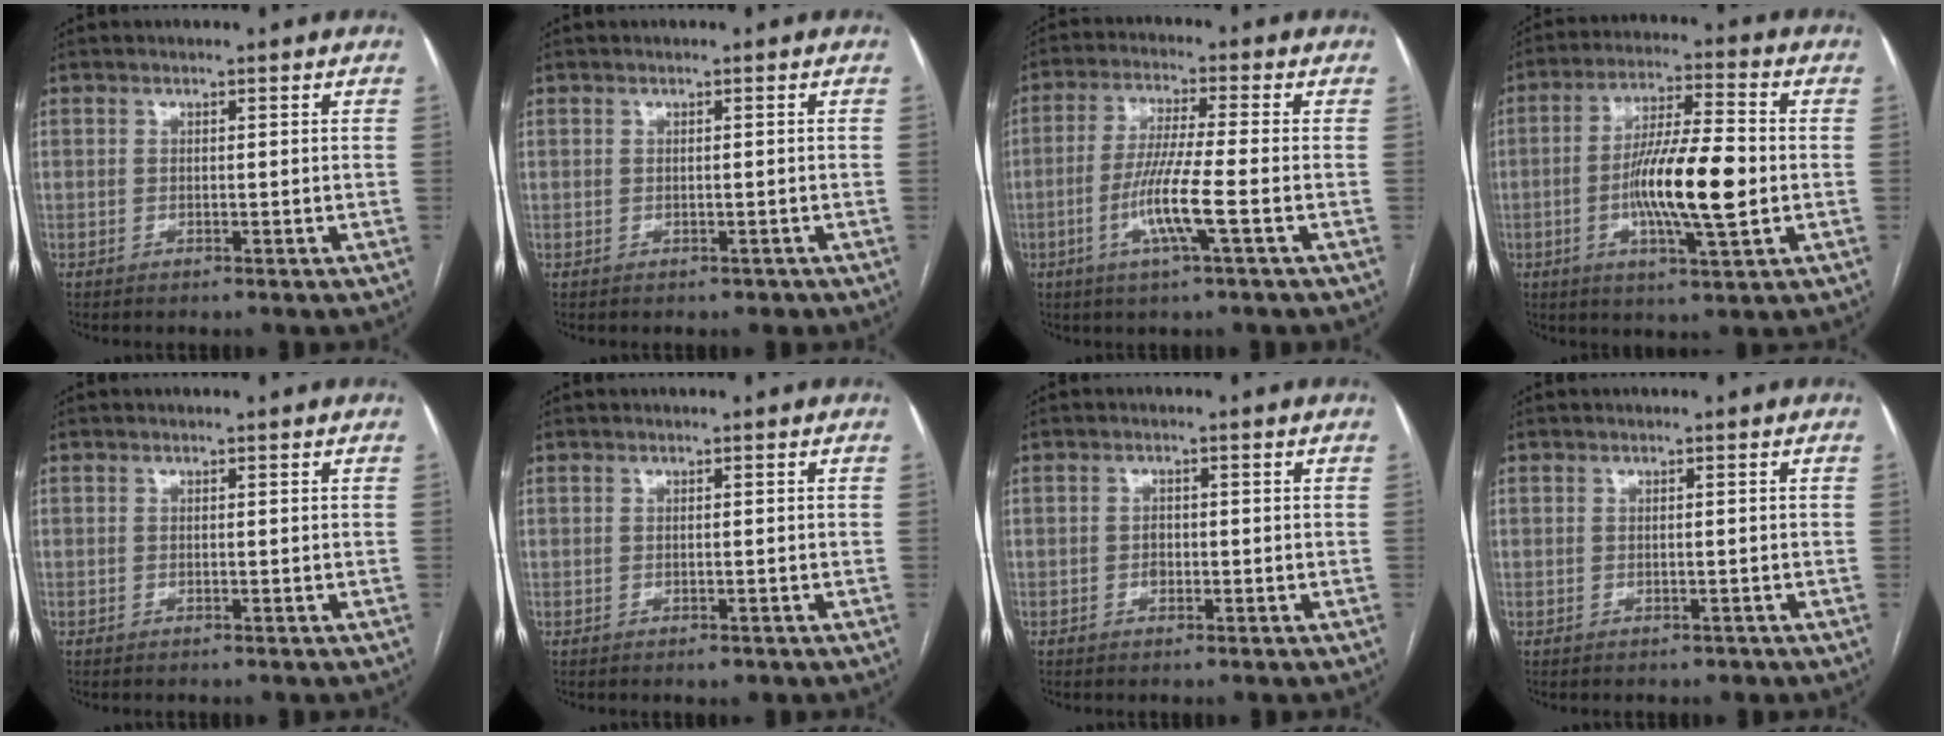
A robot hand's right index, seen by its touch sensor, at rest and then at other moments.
{"total": 1.1, "force": [-0.4, 1.0, 0.2], "torque": [0.000, 0.004, -0.002]}
{"total": 8.6, "force": [-2.7, -0.5, 8.1], "torque": [-0.158, -0.010, -0.054]}
{"total": 13.3, "force": [-2.0, 1.7, 13.0], "torque": [-0.238, -0.003, -0.036]}
{"total": 0.0}
{"total": 1.0, "force": [-0.4, 0.7, 0.5], "torque": [-0.005, 0.002, -0.001]}
{"total": 1.5, "force": [-0.4, 1.1, 0.9], "torque": [-0.013, 0.004, -0.003]}
{"total": 0.9, "force": [-0.4, 0.8, 0.1], "torque": [0.000, 0.004, -0.004]}